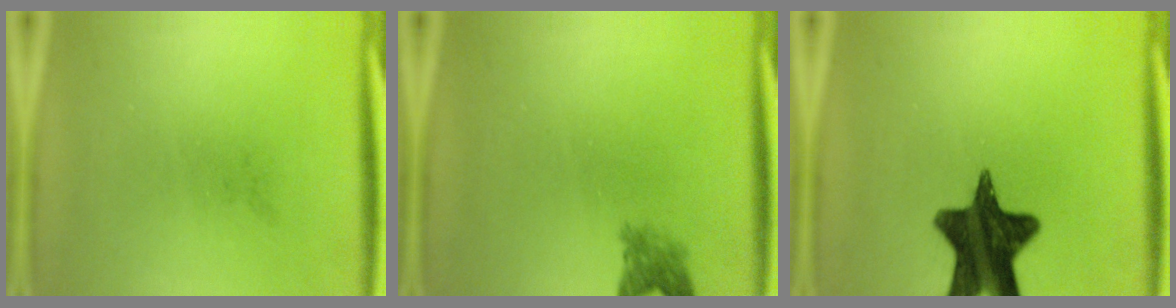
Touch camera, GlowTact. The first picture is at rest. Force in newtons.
{"total": 2.4}
{"total": 14.7}